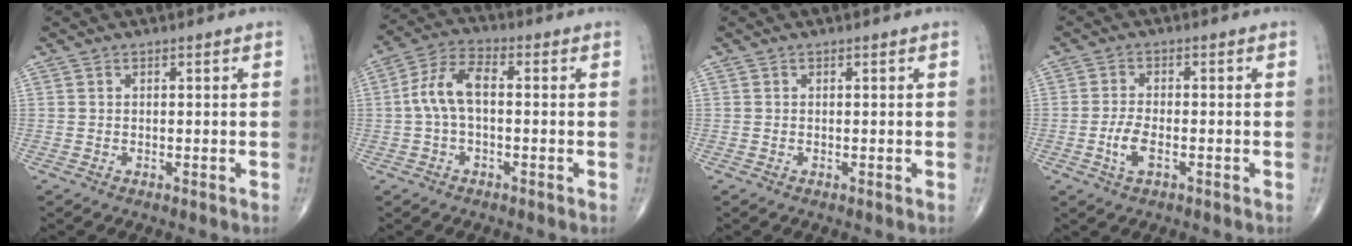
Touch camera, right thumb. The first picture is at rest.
{"total": 7.8, "force": [-0.2, 3.9, 6.7], "torque": [-0.140, 0.028, -0.011]}
{"total": 0.0}
{"total": 4.1, "force": [-1.5, 1.8, 3.4], "torque": [-0.072, 0.007, -0.027]}